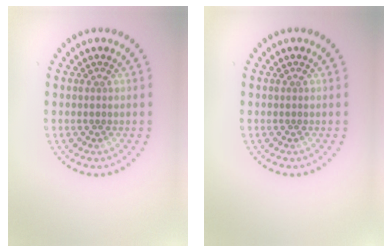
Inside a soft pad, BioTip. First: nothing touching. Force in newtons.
{"total": 0.0}